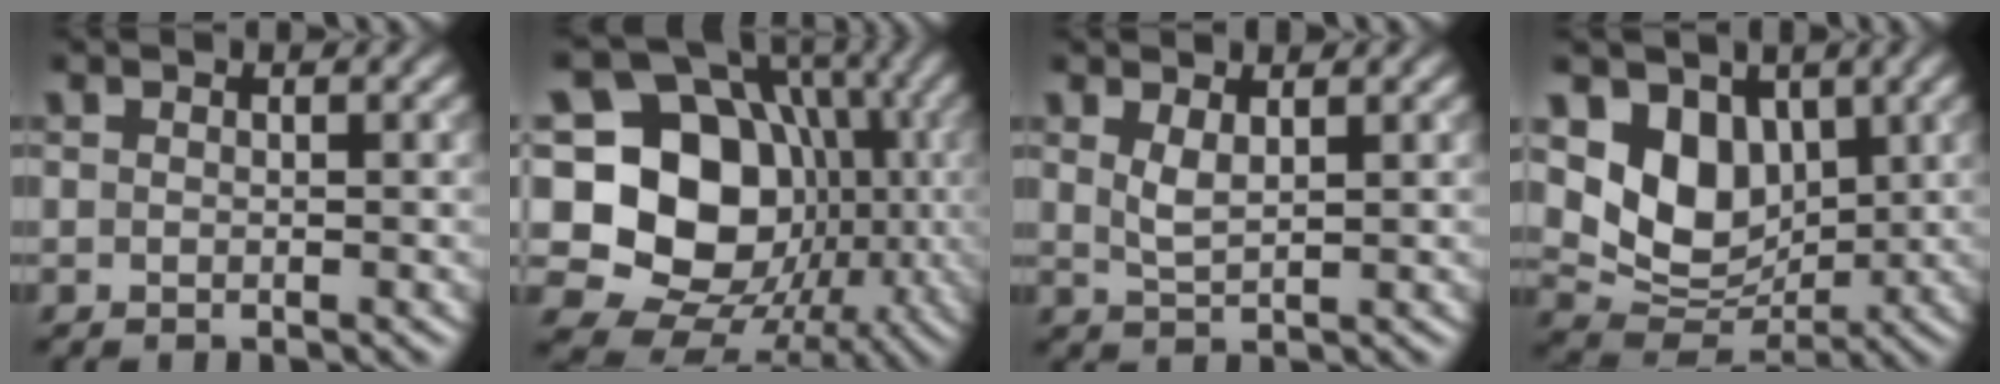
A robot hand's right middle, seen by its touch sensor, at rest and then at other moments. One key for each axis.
{"total": 18.1, "fx": -0.4, "fy": 15.1, "fz": 10.1, "tx": -0.164, "ty": 0.004, "tz": -0.018}
{"total": 1.7, "fx": 0.9, "fy": 0.5, "fz": 1.4, "tx": -0.033, "ty": -0.002, "tz": 0.021}
{"total": 6.5, "fx": 2.2, "fy": 4.9, "fz": 3.6, "tx": -0.064, "ty": -0.019, "tz": 0.039}